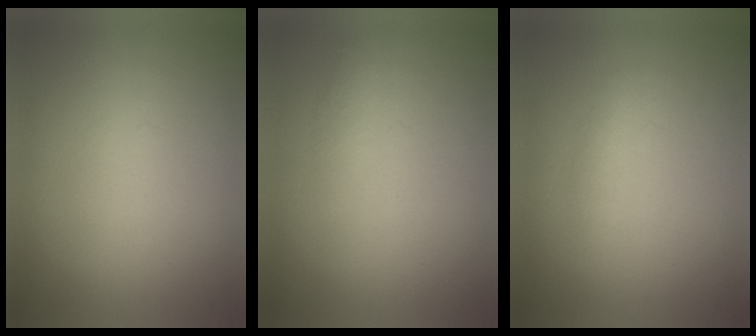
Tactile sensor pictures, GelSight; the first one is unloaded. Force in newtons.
{"total": 1.2}
{"total": 1.2}